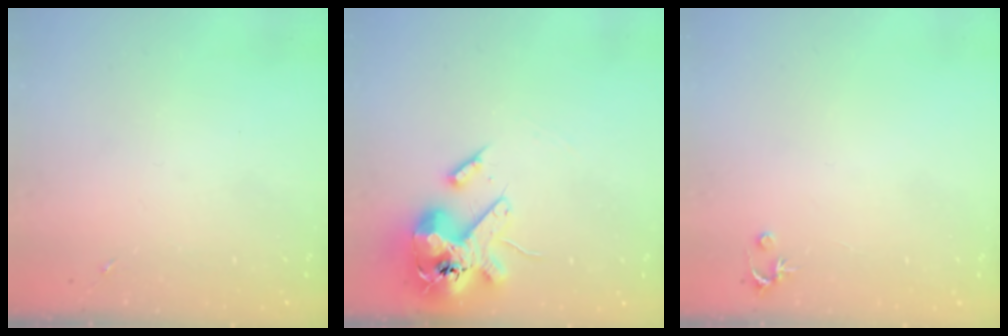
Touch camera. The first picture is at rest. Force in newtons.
{"total": 16.8, "press": 16.5, "slide": 2.9}
{"total": 2.5, "press": 2.5, "slide": 0.2}